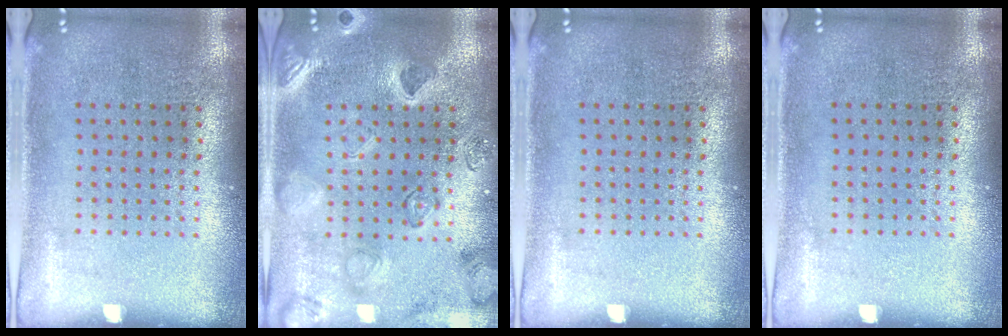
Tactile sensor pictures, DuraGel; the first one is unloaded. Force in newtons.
{"total": 2.5, "press": 2.4, "slide": 0.6}
{"total": 0.0}
{"total": 0.0}